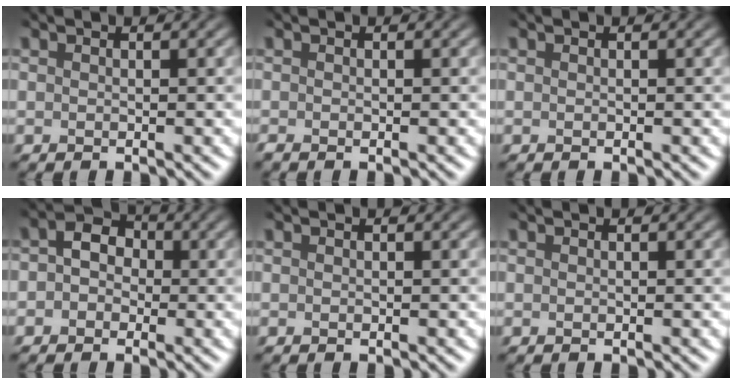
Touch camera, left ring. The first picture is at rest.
{"total": 1.1, "force": [-0.8, 0.1, 0.7], "torque": [-0.012, 0.005, 0.002]}
{"total": 0.0}
{"total": 2.1, "force": [-1.4, 1.7, 0.2], "torque": [-0.005, 0.004, -0.022]}
{"total": 0.0}
{"total": 0.0}